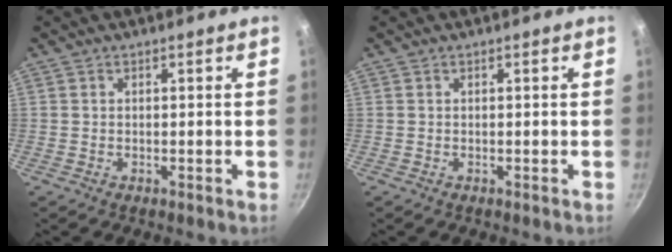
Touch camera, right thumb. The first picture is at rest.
{"total": 0.0}